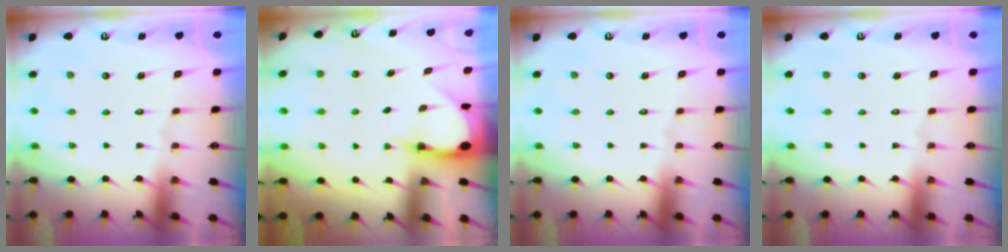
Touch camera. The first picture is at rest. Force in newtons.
{"total": 3.4, "press": 3.4, "slide": 0.2}
{"total": 0.0}
{"total": 0.0}